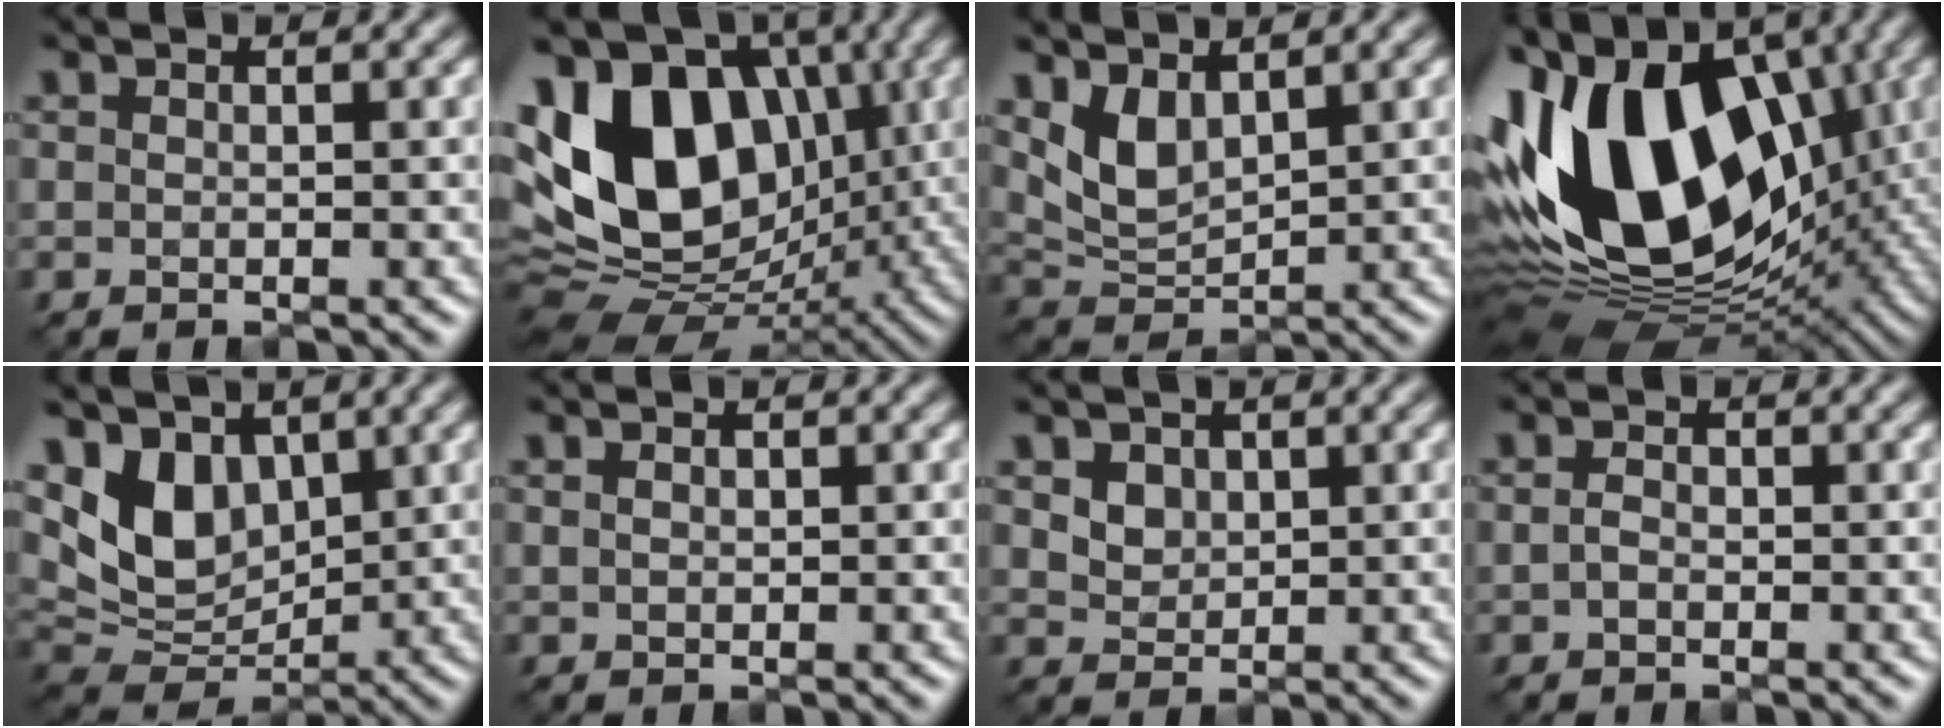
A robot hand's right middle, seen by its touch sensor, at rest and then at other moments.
{"total": 14.6, "force": [2.1, 9.9, 10.5], "torque": [-0.193, 0.015, 0.018]}
{"total": 3.9, "force": [1.6, 2.1, 2.8], "torque": [-0.065, -0.011, 0.035]}
{"total": 19.0, "force": [0.9, 12.5, 14.2], "torque": [-0.281, 0.010, 0.004]}
{"total": 6.6, "force": [2.3, 4.6, 4.2], "torque": [-0.086, -0.010, 0.035]}
{"total": 0.6, "force": [0.1, 0.4, 0.4], "torque": [-0.010, -0.001, 0.002]}
{"total": 3.7, "force": [1.6, 2.8, 1.9], "torque": [-0.055, 0.004, 0.032]}
{"total": 1.1, "force": [-0.5, 0.7, 0.7], "torque": [-0.019, 0.000, -0.013]}